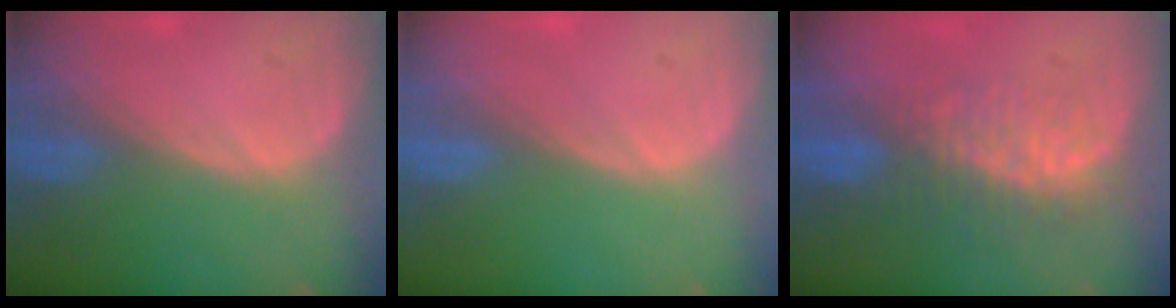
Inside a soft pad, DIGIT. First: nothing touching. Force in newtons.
{"total": 0.0}
{"total": 7.6, "press": 7.1, "slide": 2.9}